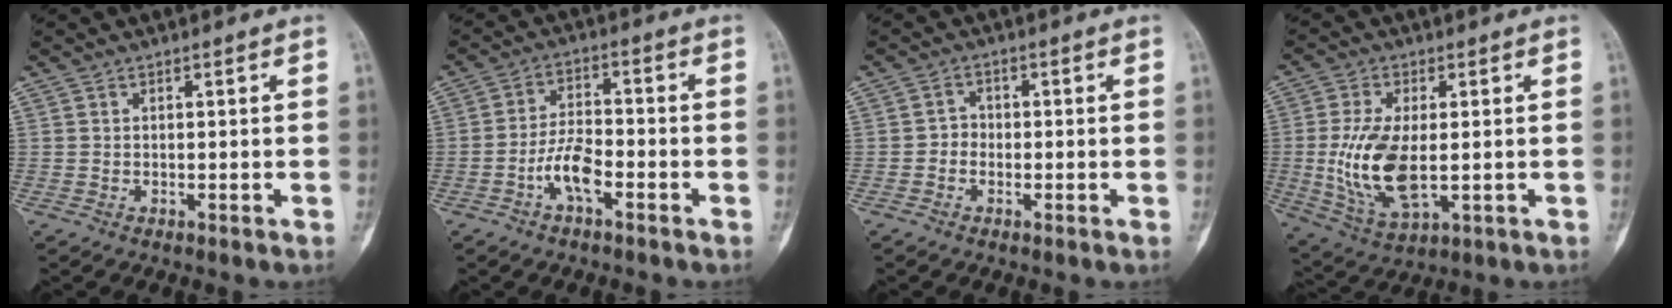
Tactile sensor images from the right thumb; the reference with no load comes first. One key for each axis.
{"total": 6.6, "fx": -3.0, "fy": 2.8, "fz": 5.1, "tx": -0.094, "ty": 0.028, "tz": -0.059}
{"total": 2.1, "fx": -0.7, "fy": 1.8, "fz": 0.8, "tx": 0.005, "ty": 0.010, "tz": -0.023}
{"total": 13.0, "fx": -0.7, "fy": 6.3, "fz": 11.3, "tx": -0.230, "ty": -0.012, "tz": -0.003}